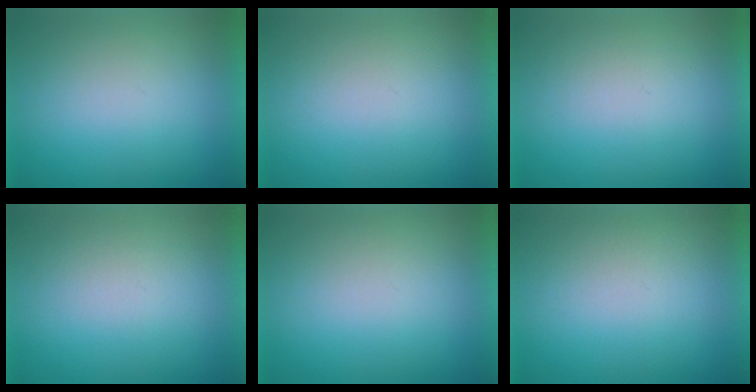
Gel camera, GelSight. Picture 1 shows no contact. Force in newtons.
{"total": 1.1}
{"total": 1.4}
{"total": 1.4}
{"total": 1.1}
{"total": 1.1}